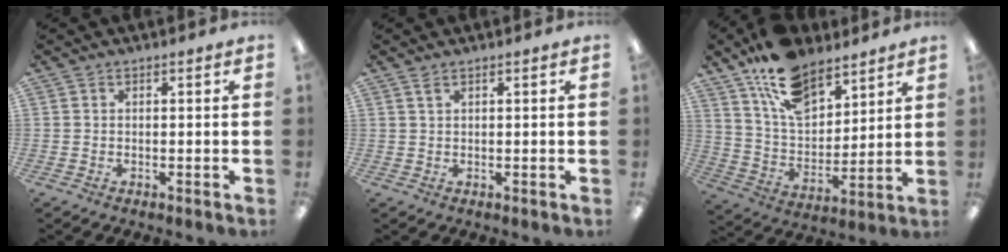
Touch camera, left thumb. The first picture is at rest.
{"total": 1.3, "force": [0.9, 0.4, 0.8], "torque": [-0.020, 0.000, 0.016]}
{"total": 15.9, "force": [11.1, 8.0, 8.0], "torque": [-0.147, -0.056, 0.207]}